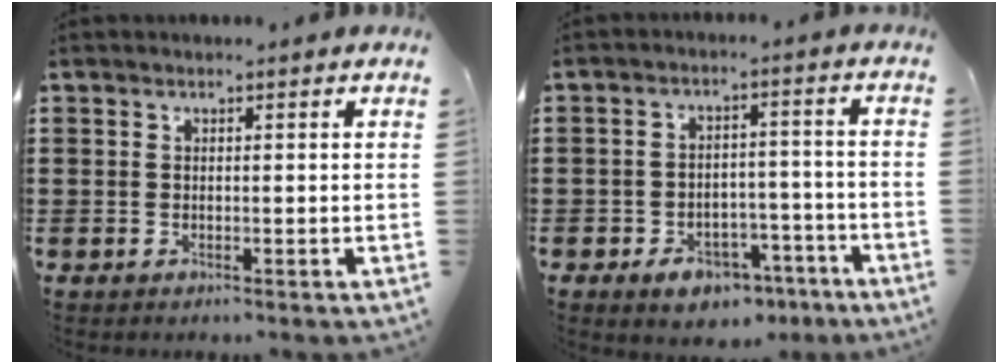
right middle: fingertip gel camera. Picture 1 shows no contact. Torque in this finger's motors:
{"motor_torque": [2.14, 0.00, 0.19, 0.04]}